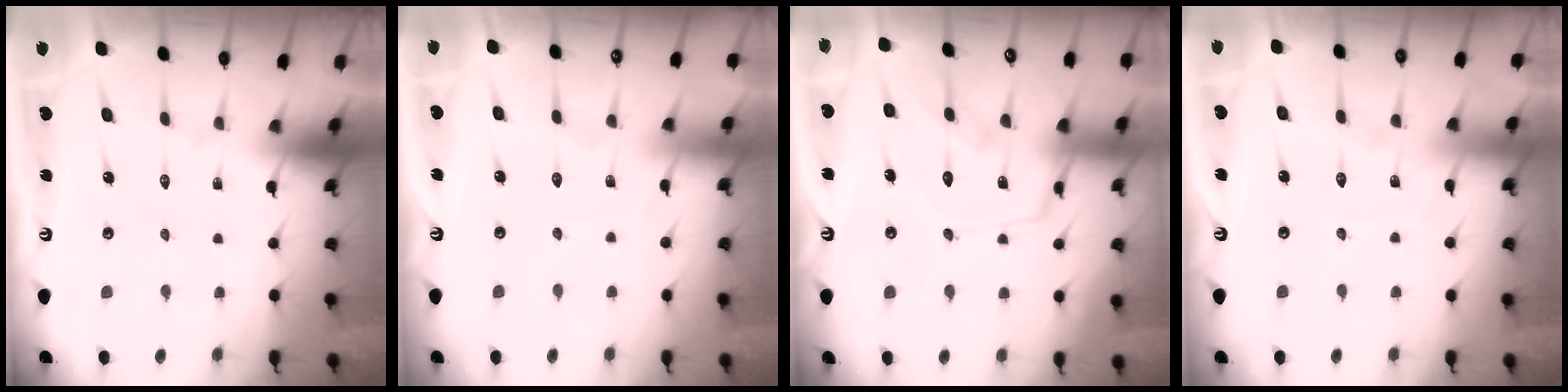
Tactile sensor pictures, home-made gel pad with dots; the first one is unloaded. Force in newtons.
{"total": 3.0, "press": 2.9, "slide": 0.4}
{"total": 12.8, "press": 12.8, "slide": 0.4}
{"total": 7.4, "press": 7.4, "slide": 0.8}